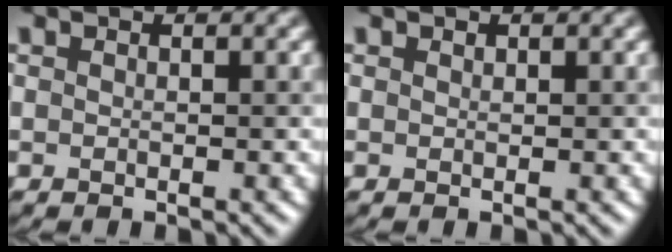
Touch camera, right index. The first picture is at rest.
{"total": 0.0}